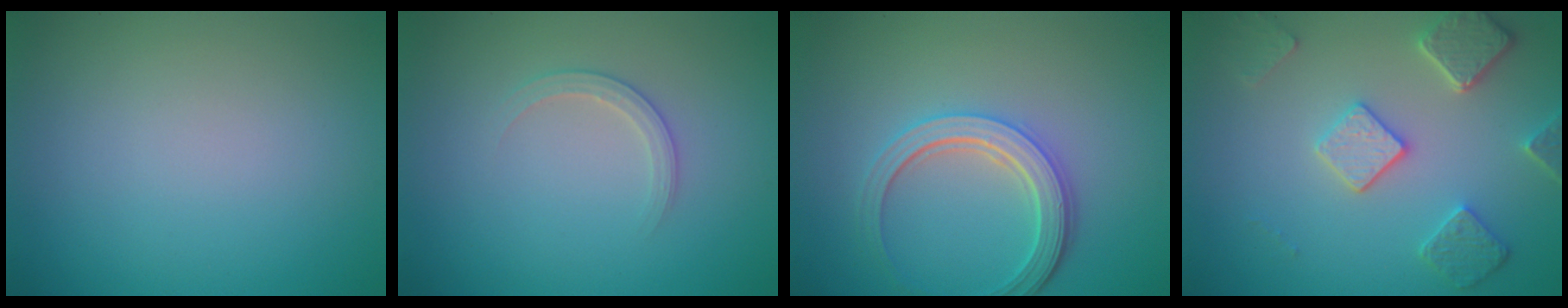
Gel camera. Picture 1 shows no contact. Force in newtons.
{"total": 1.6, "press": 1.6, "slide": 0.1}
{"total": 4.4, "press": 3.4, "slide": 2.7}
{"total": 4.5, "press": 3.7, "slide": 2.6}